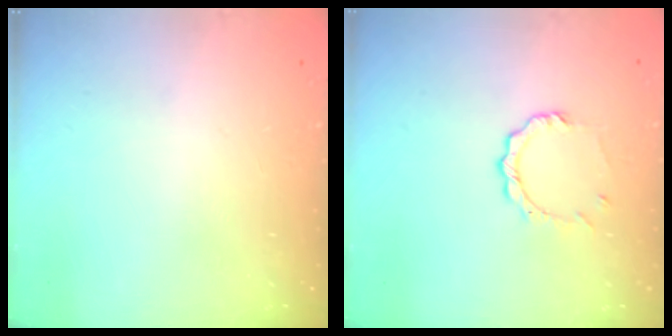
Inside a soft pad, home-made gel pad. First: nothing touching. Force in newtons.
{"total": 5.5, "press": 5.5, "slide": 0.5}